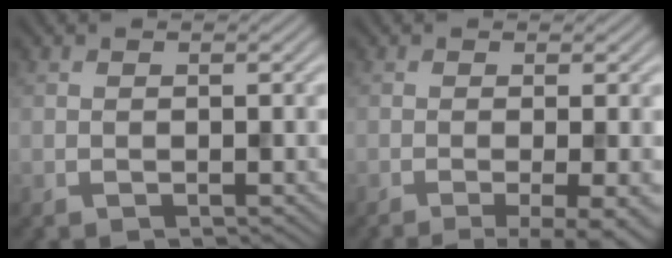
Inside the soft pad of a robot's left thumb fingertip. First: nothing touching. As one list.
[{"total": 5.2, "force": [-2.1, 1.3, 4.6], "torque": [-0.054, -0.005, -0.016]}]